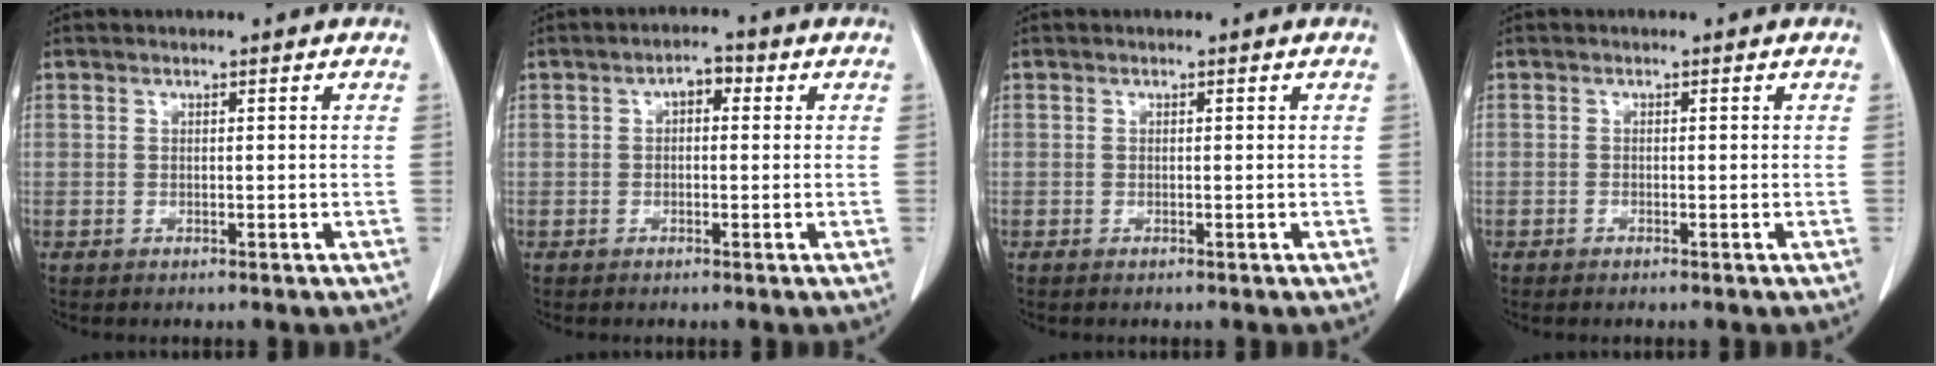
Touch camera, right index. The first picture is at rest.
{"total": 2.6, "force": [0.5, 1.5, 2.2], "torque": [-0.029, 0.015, 0.003]}
{"total": 0.0}
{"total": 0.6, "force": [-0.5, 0.1, 0.3], "torque": [-0.007, 0.000, -0.007]}